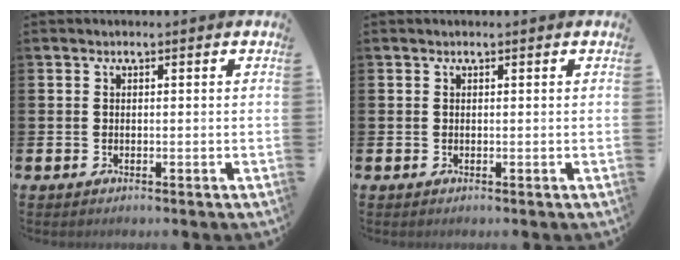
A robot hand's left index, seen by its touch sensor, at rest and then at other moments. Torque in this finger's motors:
{"motor_torque": [-0.09, 0.08, -0.07, -0.01]}